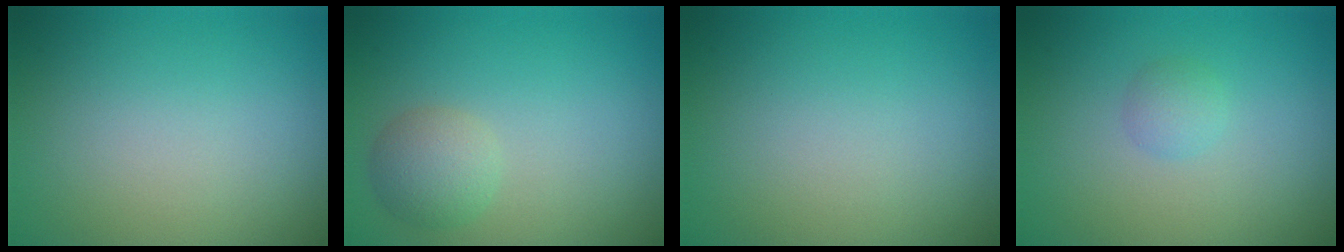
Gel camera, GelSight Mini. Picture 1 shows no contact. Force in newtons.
{"total": 2.7, "press": 2.7, "slide": 0.1}
{"total": 0.0}
{"total": 1.2, "press": 1.2, "slide": 0.1}